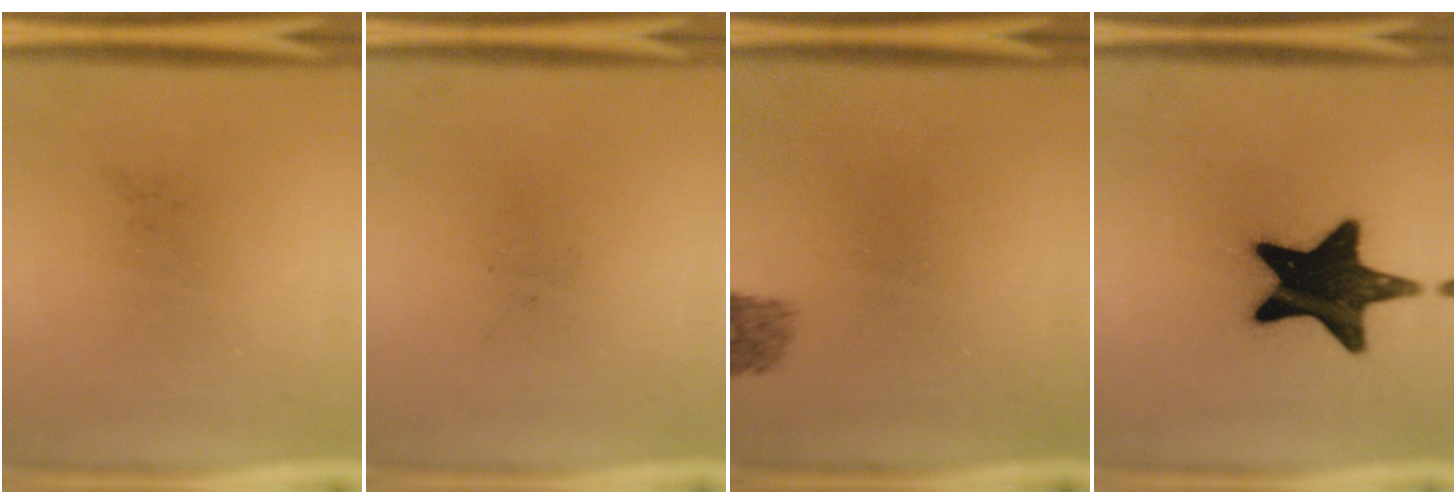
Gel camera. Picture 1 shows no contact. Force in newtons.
{"total": 0.0}
{"total": 1.8}
{"total": 19.6}